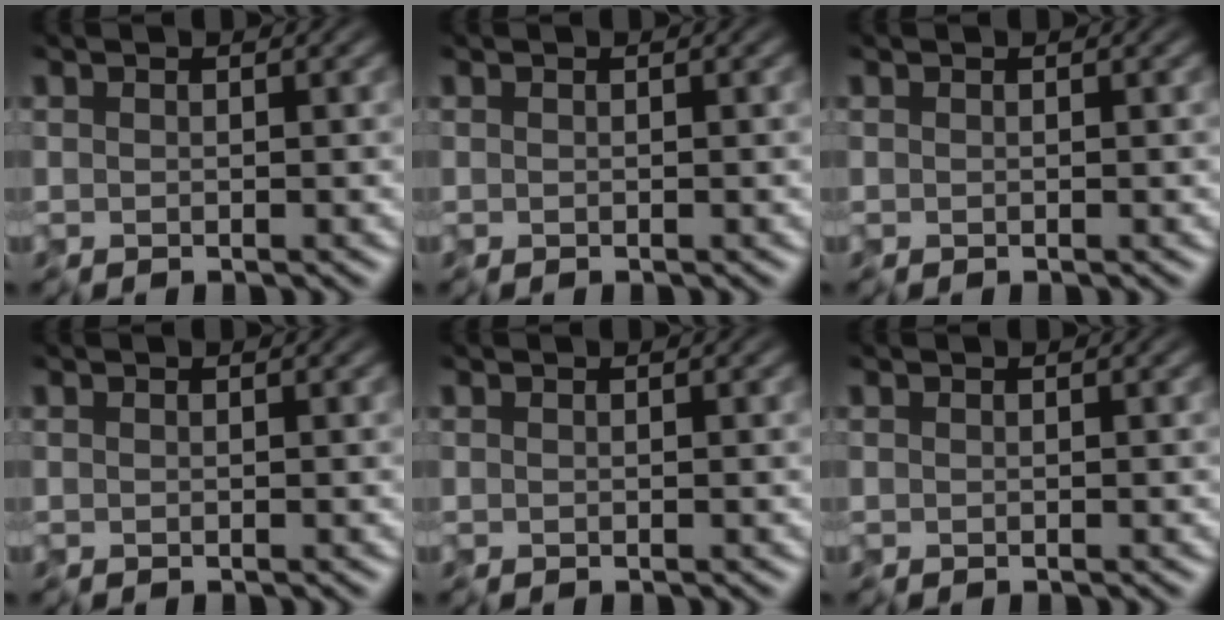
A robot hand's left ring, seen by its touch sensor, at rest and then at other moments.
{"total": 0.0}
{"total": 0.0}
{"total": 0.0}
{"total": 0.0}
{"total": 0.0}